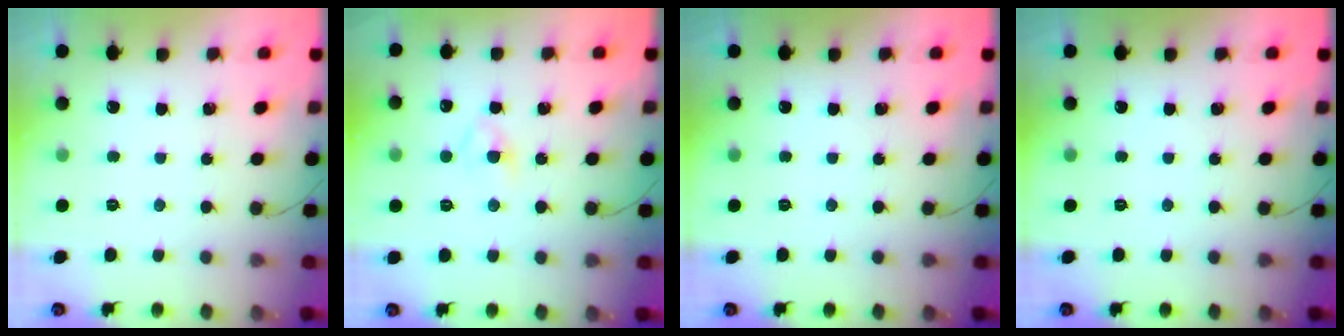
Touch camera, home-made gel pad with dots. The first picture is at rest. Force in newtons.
{"total": 2.8, "press": 2.7, "slide": 0.9}
{"total": 0.0}
{"total": 0.0}